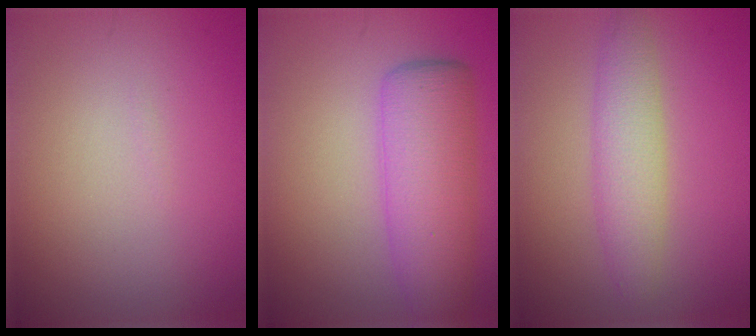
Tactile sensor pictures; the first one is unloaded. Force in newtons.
{"total": 6.3, "press": 6.3, "slide": 0.2}
{"total": 3.5, "press": 3.5, "slide": 0.1}